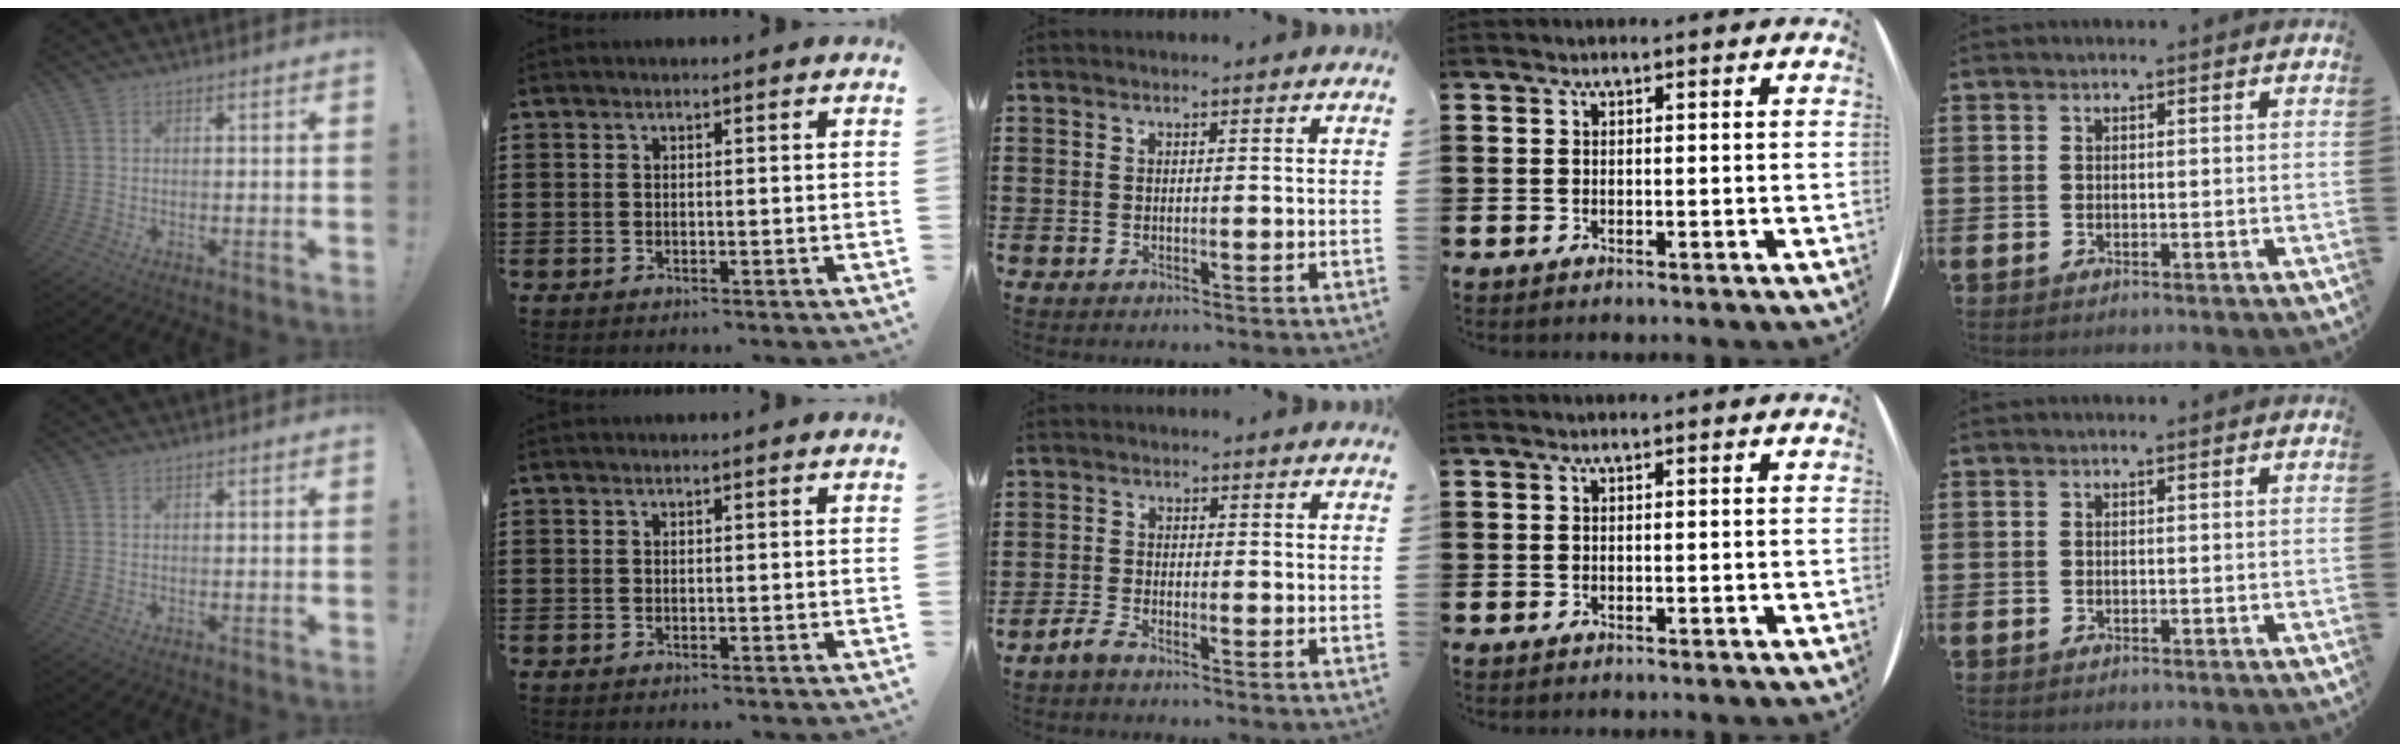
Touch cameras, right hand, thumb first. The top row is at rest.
{"middle": {"total": 2.6, "force": [-2.3, 0.6, 1.2], "torque": [-0.036, 0.002, -0.049]}}